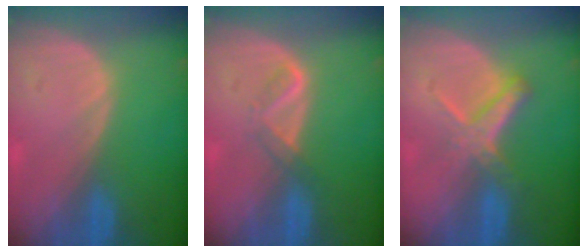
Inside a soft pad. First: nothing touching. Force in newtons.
{"total": 2.4, "press": 2.4, "slide": 0.7}
{"total": 5.6, "press": 5.1, "slide": 2.3}